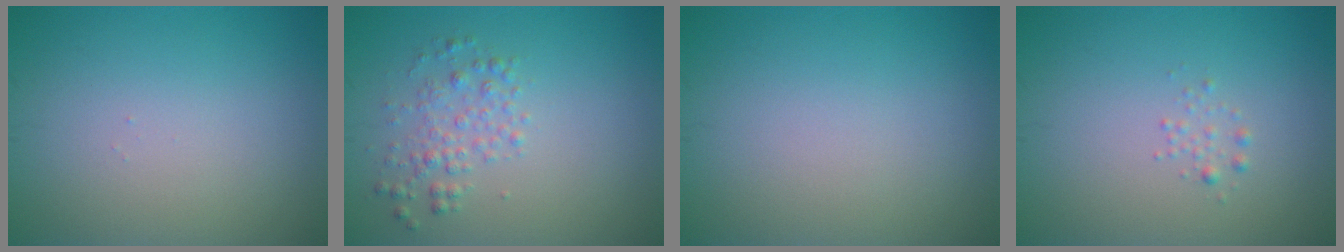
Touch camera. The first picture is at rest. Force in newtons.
{"total": 2.2, "press": 2.2, "slide": 0.1}
{"total": 0.0}
{"total": 0.8, "press": 0.8, "slide": 0.0}